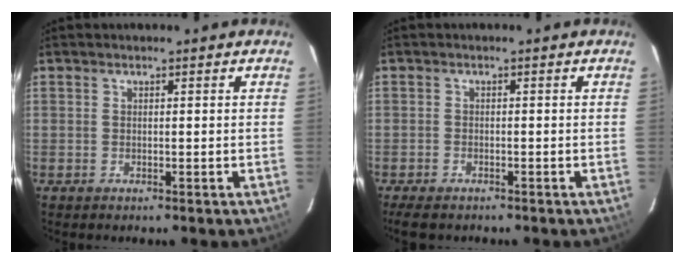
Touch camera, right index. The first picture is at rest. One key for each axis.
{"total": 4.5, "fx": -3.6, "fy": 1.8, "fz": 1.8, "tx": -0.051, "ty": -0.010, "tz": -0.064}